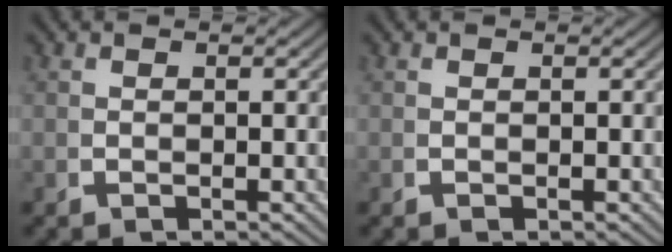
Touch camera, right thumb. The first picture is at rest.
{"total": 0.0}